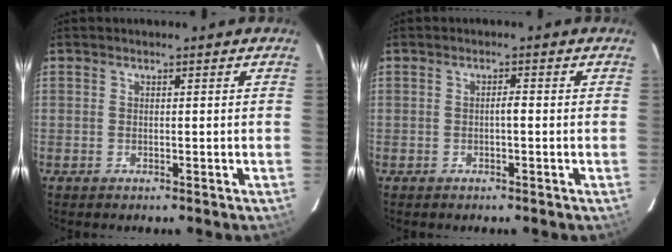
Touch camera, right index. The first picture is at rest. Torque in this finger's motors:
{"motor_torque": [0.24, 0.06, -0.01, 0.03]}